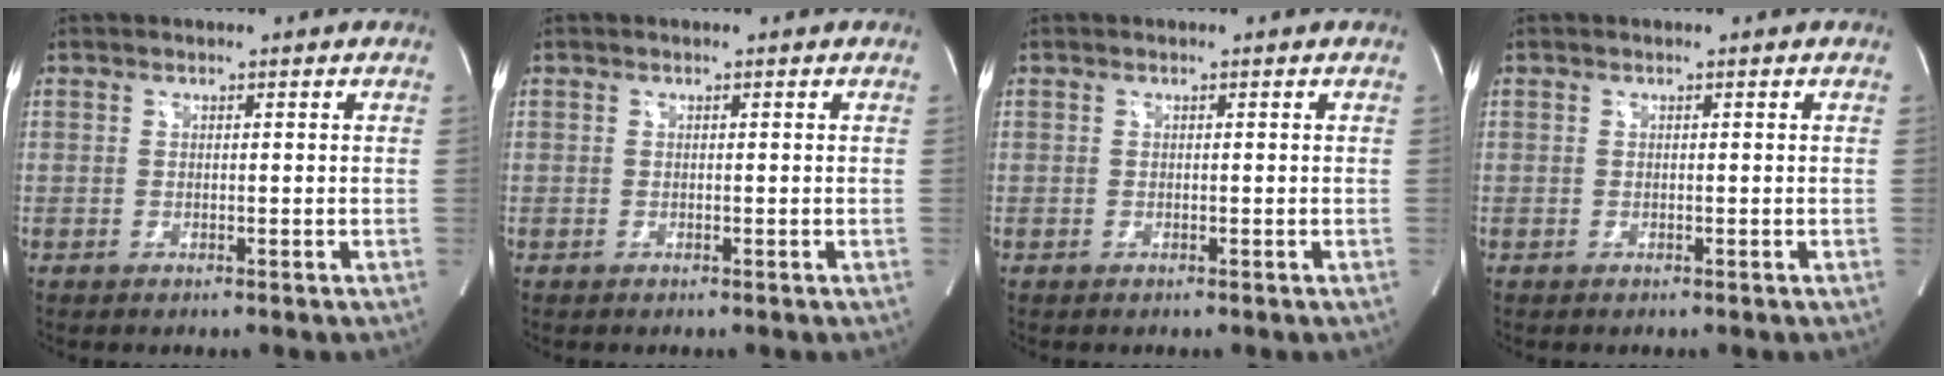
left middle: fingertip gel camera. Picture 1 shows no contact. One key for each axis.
{"total": 0.0}
{"total": 0.0}
{"total": 0.0}